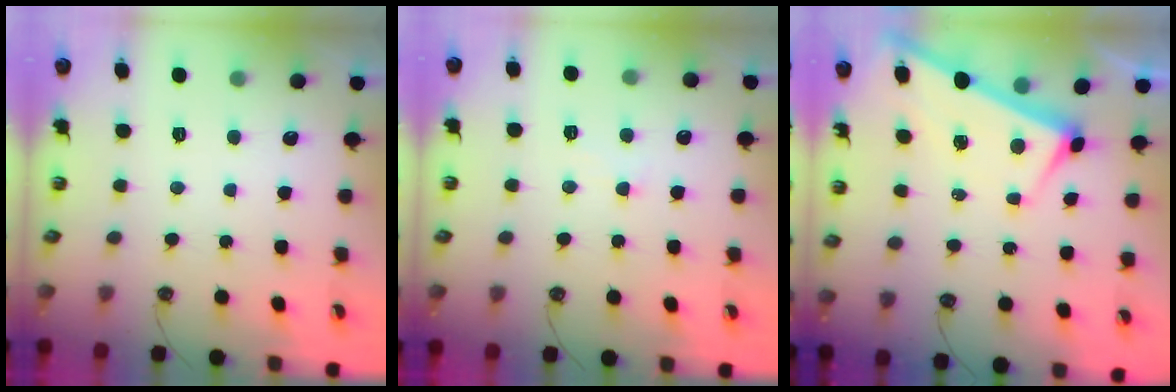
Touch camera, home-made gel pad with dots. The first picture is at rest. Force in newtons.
{"total": 1.4, "press": 1.3, "slide": 0.4}
{"total": 3.1, "press": 3.1, "slide": 0.0}